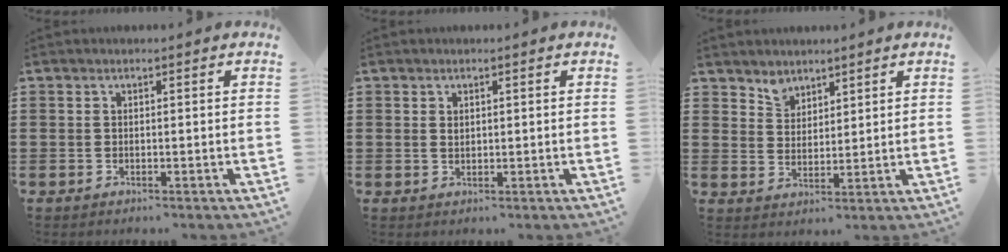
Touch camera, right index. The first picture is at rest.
{"total": 0.9, "force": [0.4, 0.6, 0.5], "torque": [-0.011, 0.004, 0.008]}
{"total": 3.3, "force": [2.8, 1.8, 0.1], "torque": [-0.014, 0.002, 0.055]}